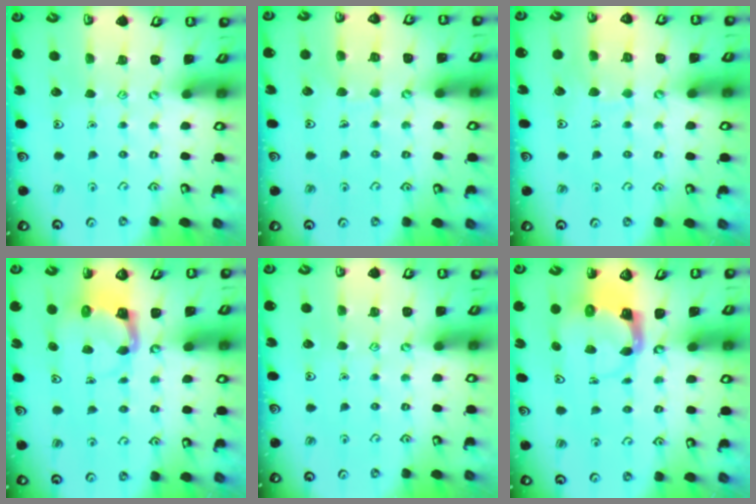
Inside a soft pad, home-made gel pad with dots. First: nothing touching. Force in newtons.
{"total": 4.2, "press": 4.2, "slide": 0.3}
{"total": 6.8, "press": 6.8, "slide": 0.4}
{"total": 3.9, "press": 3.9, "slide": 0.2}
{"total": 0.0}
{"total": 4.2, "press": 4.2, "slide": 0.6}